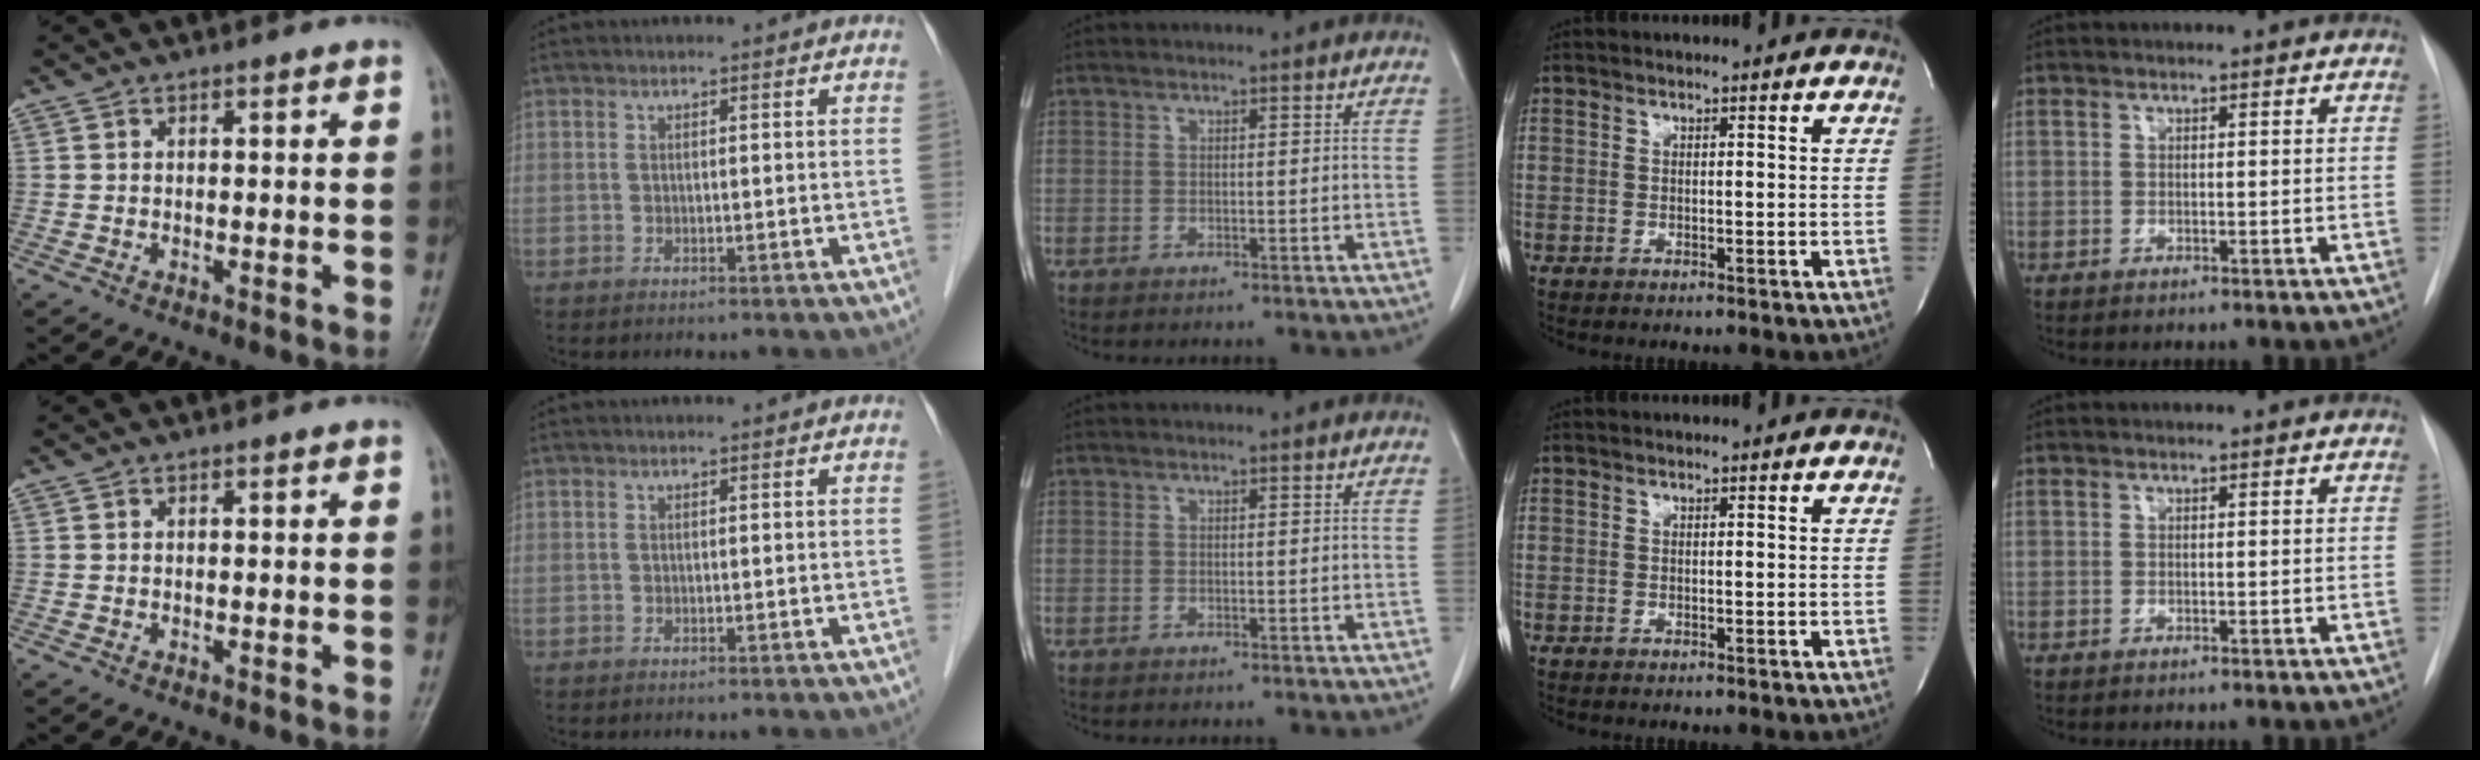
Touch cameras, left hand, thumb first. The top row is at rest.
{}